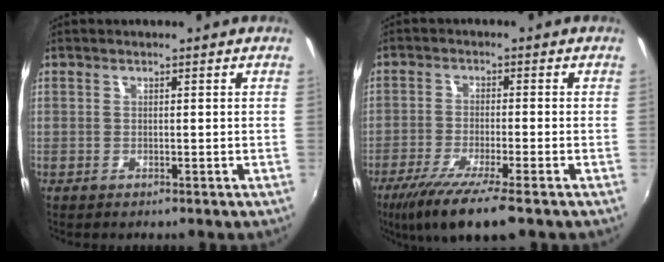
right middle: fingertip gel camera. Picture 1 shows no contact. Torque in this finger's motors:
{"motor_torque": [1.18, -0.96, 0.71, 0.21]}